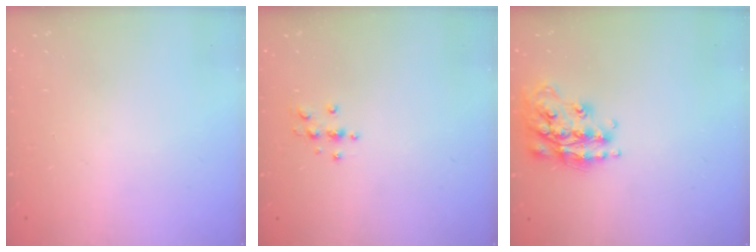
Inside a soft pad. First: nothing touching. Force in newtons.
{"total": 3.2, "press": 3.2, "slide": 0.5}
{"total": 18.8, "press": 18.7, "slide": 1.2}